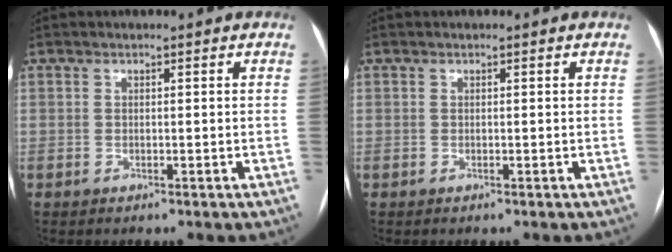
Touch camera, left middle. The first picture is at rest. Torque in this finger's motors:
{"motor_torque": [-0.01, 0.29, 0.00, -0.06]}